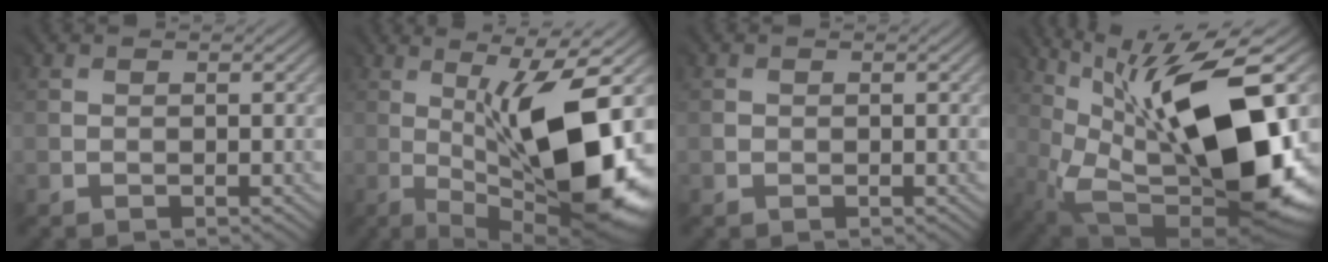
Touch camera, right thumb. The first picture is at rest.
{"total": 15.3, "force": [-0.6, 4.4, 14.7], "torque": [-0.211, 0.007, -0.014]}
{"total": 0.5, "force": [-0.1, 0.5, -0.2], "torque": [0.004, -0.005, -0.003]}
{"total": 16.8, "force": [3.1, 6.0, 15.3], "torque": [-0.255, 0.018, 0.053]}